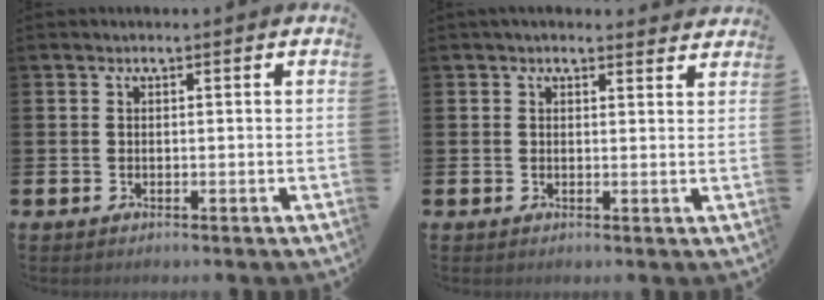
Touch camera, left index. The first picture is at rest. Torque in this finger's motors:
{"motor_torque": [0.83, -1.31, 0.04, 0.02]}